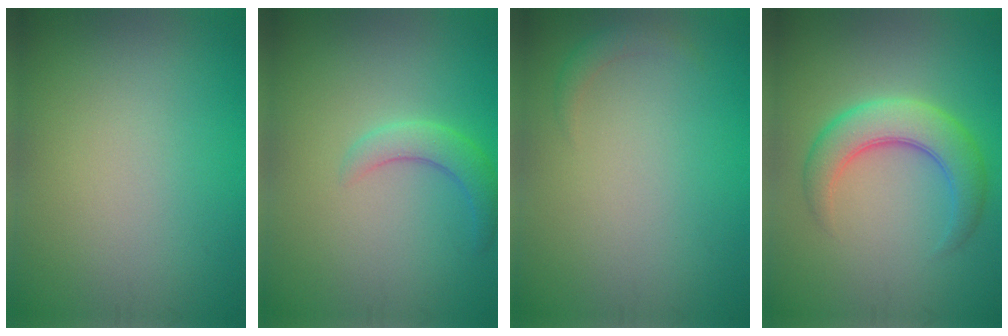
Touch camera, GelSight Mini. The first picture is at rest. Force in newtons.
{"total": 2.6, "press": 2.6, "slide": 0.1}
{"total": 1.2, "press": 1.2, "slide": 0.2}
{"total": 5.2, "press": 5.2, "slide": 0.1}